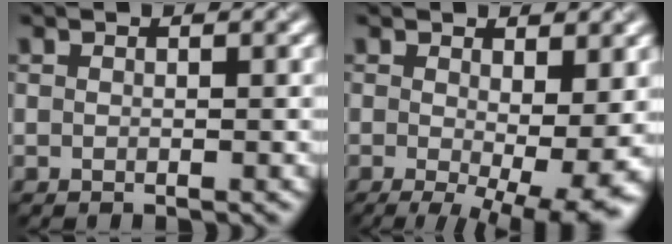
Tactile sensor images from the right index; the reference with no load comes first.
{"total": 8.5, "force": [-1.4, 2.8, 7.9], "torque": [-0.112, -0.020, -0.010]}